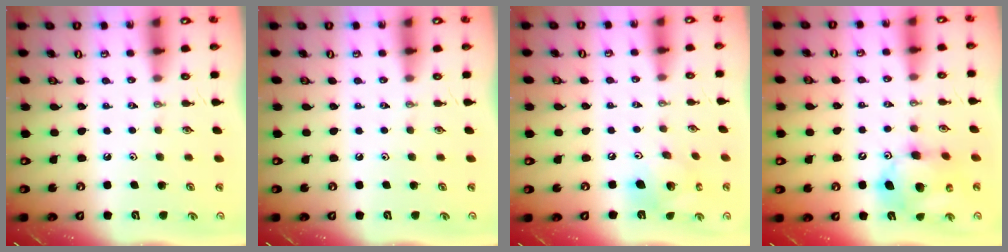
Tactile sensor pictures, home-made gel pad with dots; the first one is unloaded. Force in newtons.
{"total": 0.0}
{"total": 14.7, "press": 14.4, "slide": 2.6}
{"total": 13.7, "press": 13.4, "slide": 2.4}